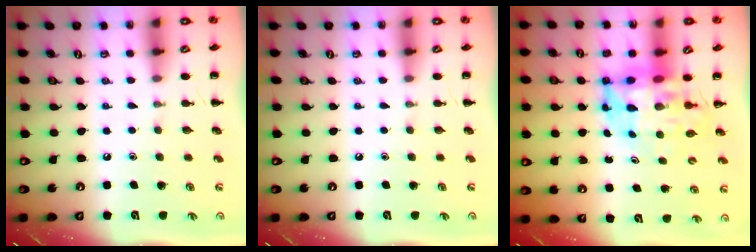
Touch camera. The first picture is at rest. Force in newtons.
{"total": 0.0}
{"total": 8.8, "press": 8.4, "slide": 2.3}